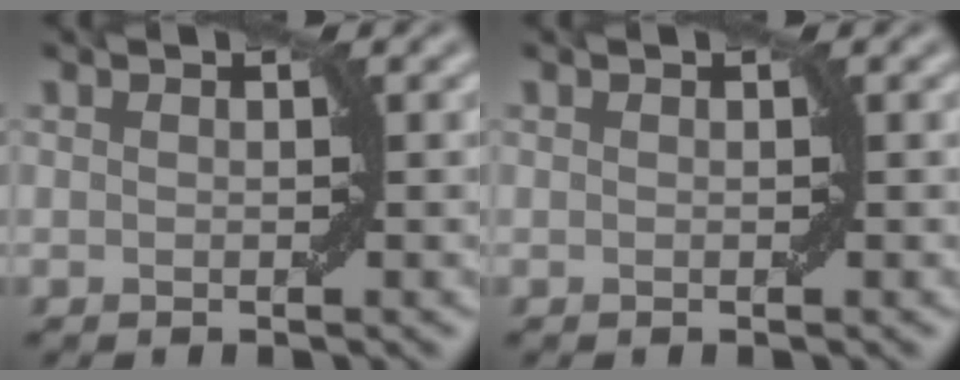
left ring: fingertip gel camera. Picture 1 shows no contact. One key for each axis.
{"total": 0.0}